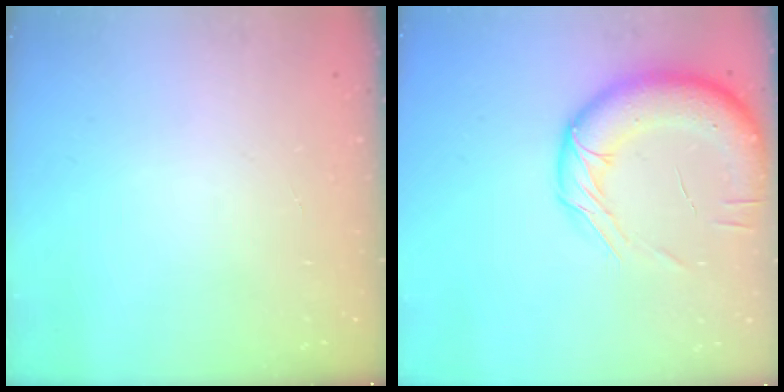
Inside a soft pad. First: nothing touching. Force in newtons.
{"total": 15.6, "press": 15.4, "slide": 2.7}